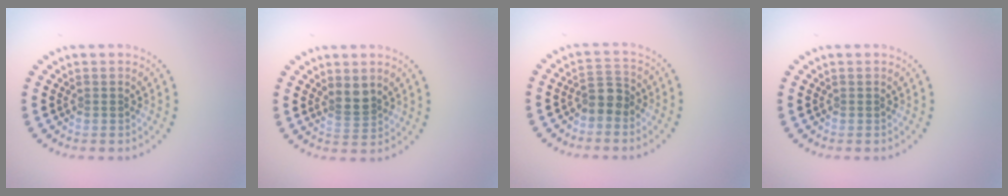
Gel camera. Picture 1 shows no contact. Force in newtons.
{"total": 2.2, "press": 1.8, "slide": 1.3}
{"total": 2.2, "press": 1.9, "slide": 1.1}
{"total": 0.0}